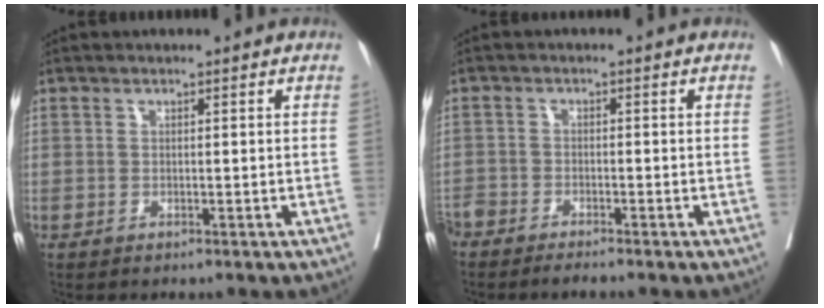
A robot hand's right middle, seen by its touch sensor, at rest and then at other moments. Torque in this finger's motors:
{"motor_torque": [1.08, -1.06, 0.29, 0.10]}